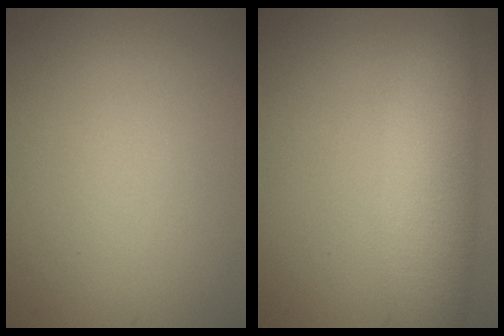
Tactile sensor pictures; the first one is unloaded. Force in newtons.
{"total": 7.5, "press": 7.5, "slide": 0.6}